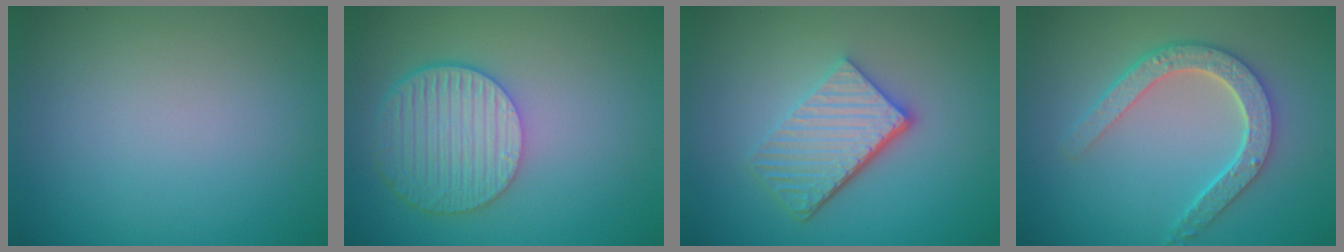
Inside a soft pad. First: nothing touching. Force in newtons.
{"total": 6.0, "press": 5.0, "slide": 3.4}
{"total": 5.3, "press": 3.8, "slide": 3.7}
{"total": 4.7, "press": 3.8, "slide": 2.8}